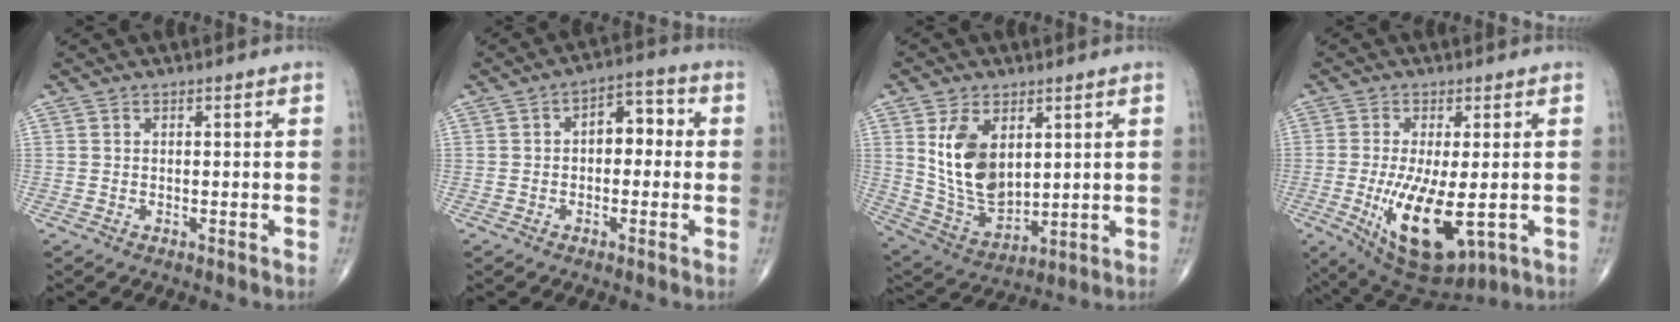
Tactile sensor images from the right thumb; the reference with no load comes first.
{"total": 6.3, "force": [0.2, 3.9, 4.9], "torque": [-0.040, 0.023, -0.009]}
{"total": 13.1, "force": [3.6, 7.8, 9.9], "torque": [-0.161, -0.025, 0.088]}
{"total": 13.9, "force": [-2.9, 5.3, 12.5], "torque": [-0.224, -0.024, -0.028]}